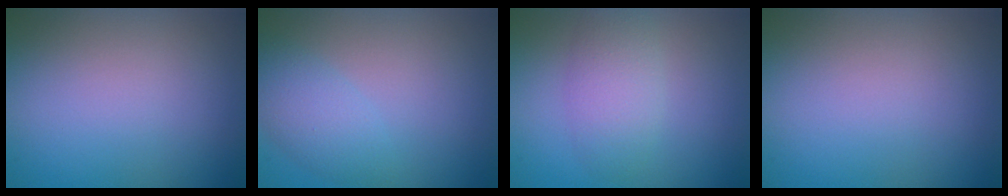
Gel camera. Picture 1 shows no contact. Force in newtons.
{"total": 2.8, "press": 2.8, "slide": 0.1}
{"total": 3.2, "press": 3.2, "slide": 0.1}
{"total": 0.0}